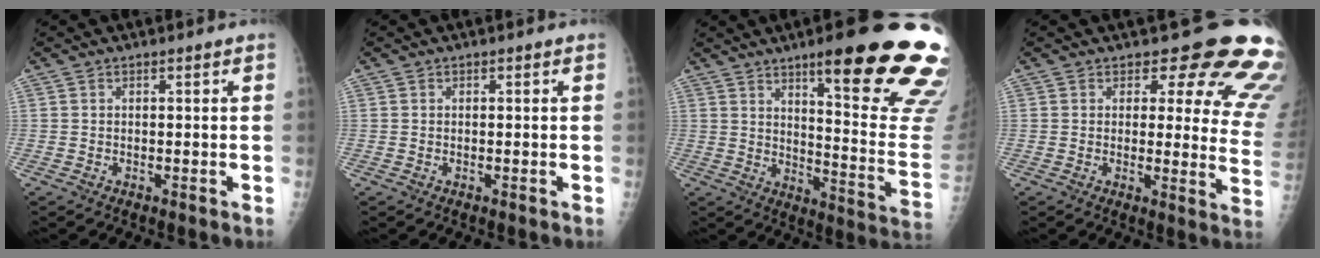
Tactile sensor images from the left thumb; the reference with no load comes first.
{"total": 0.0}
{"total": 26.0, "force": [15.9, 4.6, 20.0], "torque": [-0.203, -0.073, 0.219]}
{"total": 15.3, "force": [12.4, 5.8, 6.9], "torque": [-0.019, -0.101, 0.110]}